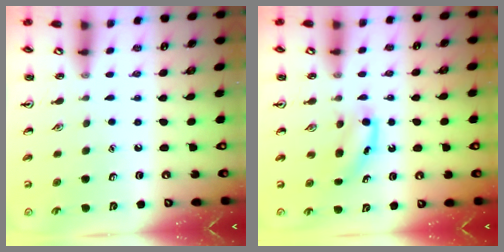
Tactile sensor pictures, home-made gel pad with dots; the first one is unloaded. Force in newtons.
{"total": 4.2, "press": 3.9, "slide": 1.3}